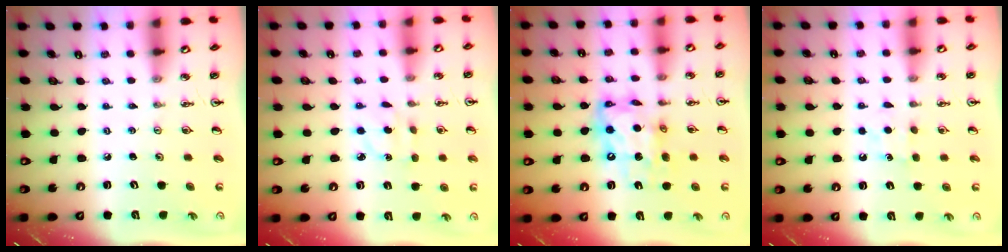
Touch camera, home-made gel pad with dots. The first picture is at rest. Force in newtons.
{"total": 3.7, "press": 3.7, "slide": 0.5}
{"total": 10.9, "press": 10.9, "slide": 0.9}
{"total": 5.7, "press": 5.6, "slide": 0.7}